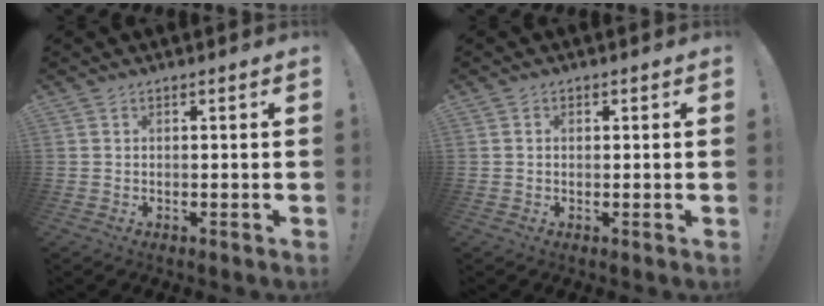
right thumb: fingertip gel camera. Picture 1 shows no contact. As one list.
[{"total": 0.7, "force": [0.2, 0.6, 0.3], "torque": [0.001, -0.001, 0.001]}]